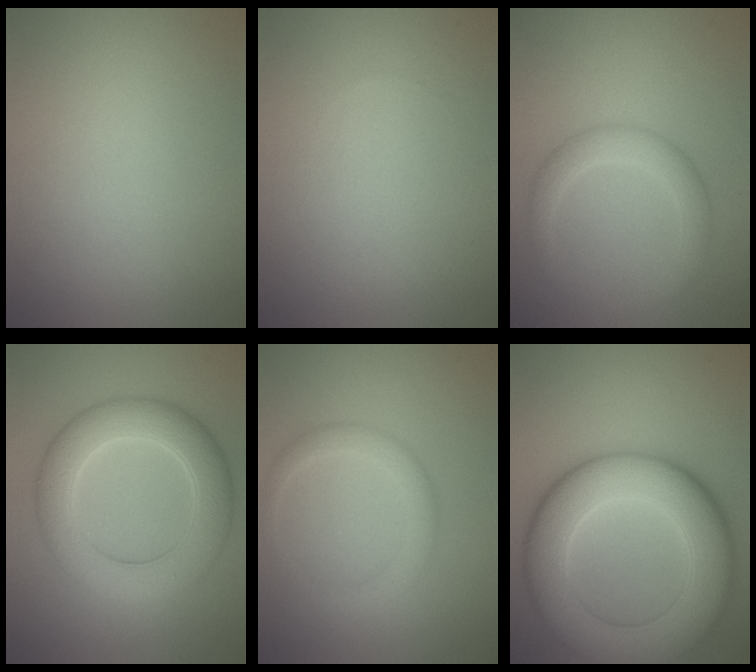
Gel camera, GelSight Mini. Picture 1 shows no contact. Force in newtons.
{"total": 0.0}
{"total": 2.9, "press": 2.9, "slide": 0.2}
{"total": 7.1, "press": 7.1, "slide": 0.3}
{"total": 2.3, "press": 2.3, "slide": 0.0}
{"total": 12.0, "press": 12.0, "slide": 0.6}